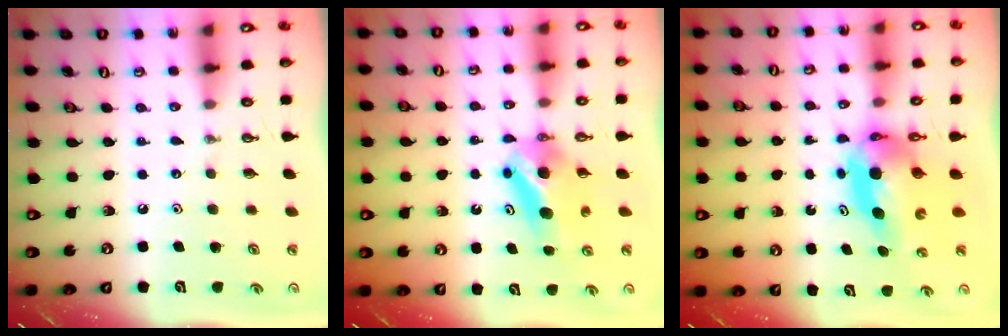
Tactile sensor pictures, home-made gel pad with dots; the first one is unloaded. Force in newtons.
{"total": 7.6, "press": 6.8, "slide": 3.3}
{"total": 6.5, "press": 6.5, "slide": 0.9}